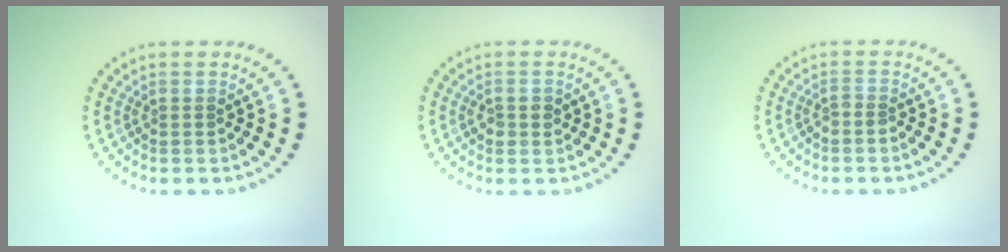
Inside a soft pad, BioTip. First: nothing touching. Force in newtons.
{"total": 1.4, "press": 1.4, "slide": 0.2}
{"total": 0.7, "press": 0.3, "slide": 0.6}